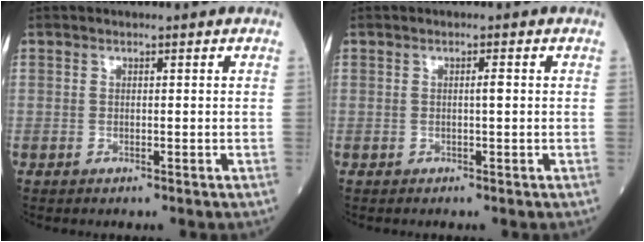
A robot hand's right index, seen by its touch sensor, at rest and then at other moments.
{"total": 1.0, "force": [0.1, 0.0, 1.0], "torque": [-0.019, 0.000, -0.001]}